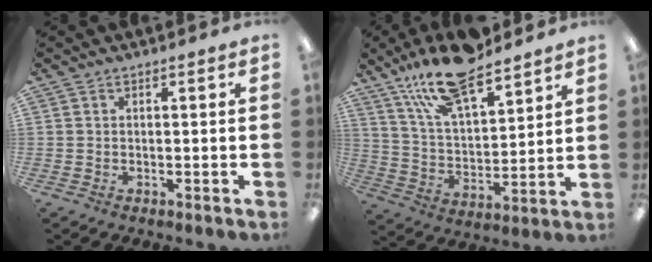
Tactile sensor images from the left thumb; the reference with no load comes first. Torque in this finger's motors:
{"motor_torque": [0.22, 0.22, 1.39, -1.38, 0.30]}